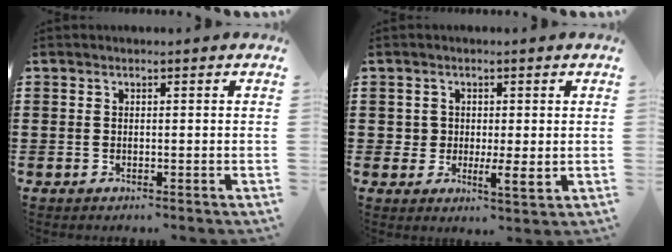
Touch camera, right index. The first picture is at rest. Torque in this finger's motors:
{"motor_torque": [0.34, 0.03, 0.10, 0.05]}